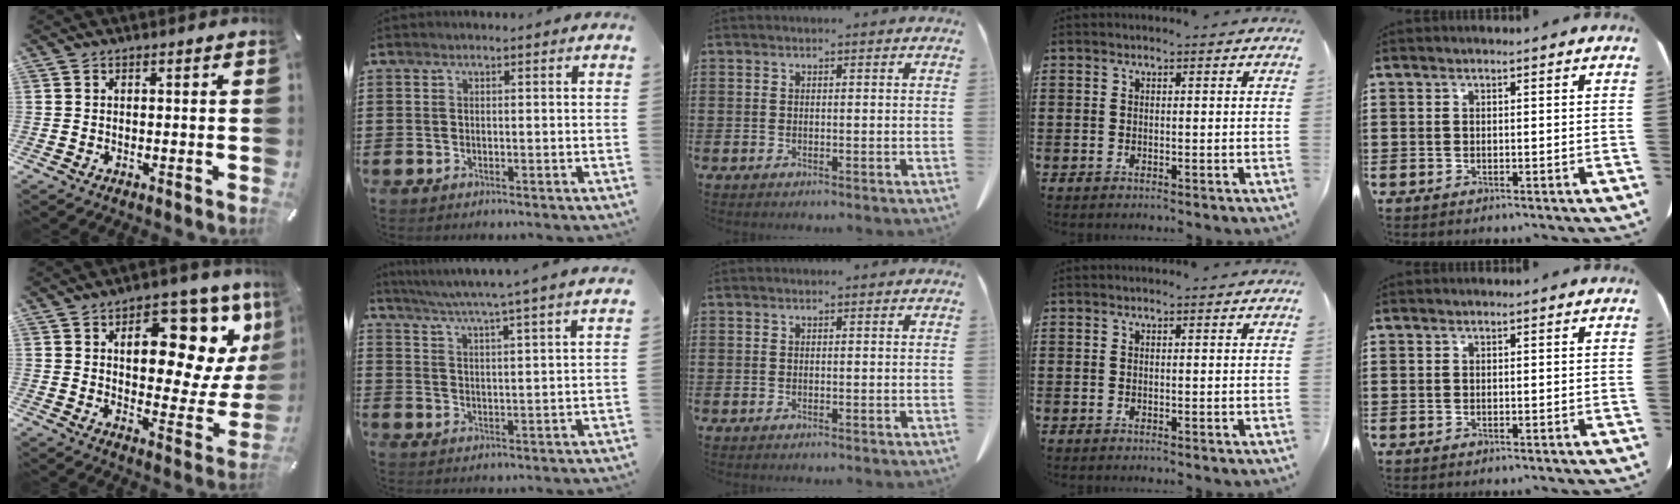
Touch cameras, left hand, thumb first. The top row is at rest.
{"thumb": {"total": 18.3, "force": [9.1, 9.7, 12.6], "torque": [-0.143, -0.073, 0.144]}, "index": {"total": 4.9, "force": [4.3, -1.3, 2.0], "torque": [-0.055, -0.034, 0.068]}}